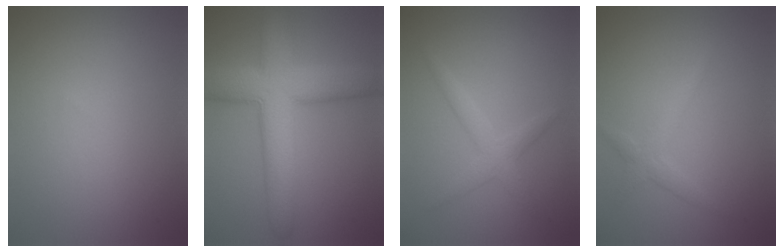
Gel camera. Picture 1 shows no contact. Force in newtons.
{"total": 8.8, "press": 8.8, "slide": 0.3}
{"total": 2.1, "press": 2.1, "slide": 0.1}
{"total": 1.8, "press": 1.8, "slide": 0.1}